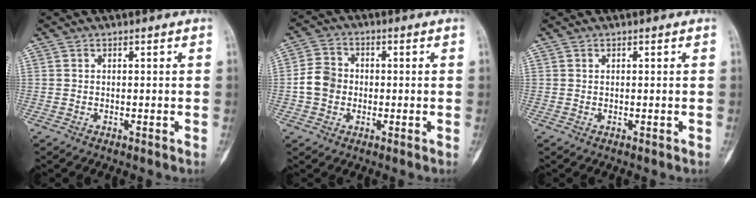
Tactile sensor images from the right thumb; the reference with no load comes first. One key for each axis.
{"total": 6.3, "fx": -0.8, "fy": 5.3, "fz": 3.1, "tx": -0.044, "ty": 0.016, "tz": -0.022}
{"total": 0.0}